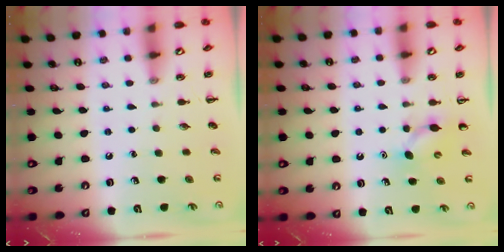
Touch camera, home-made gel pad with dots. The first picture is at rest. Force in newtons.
{"total": 4.6, "press": 4.3, "slide": 1.5}